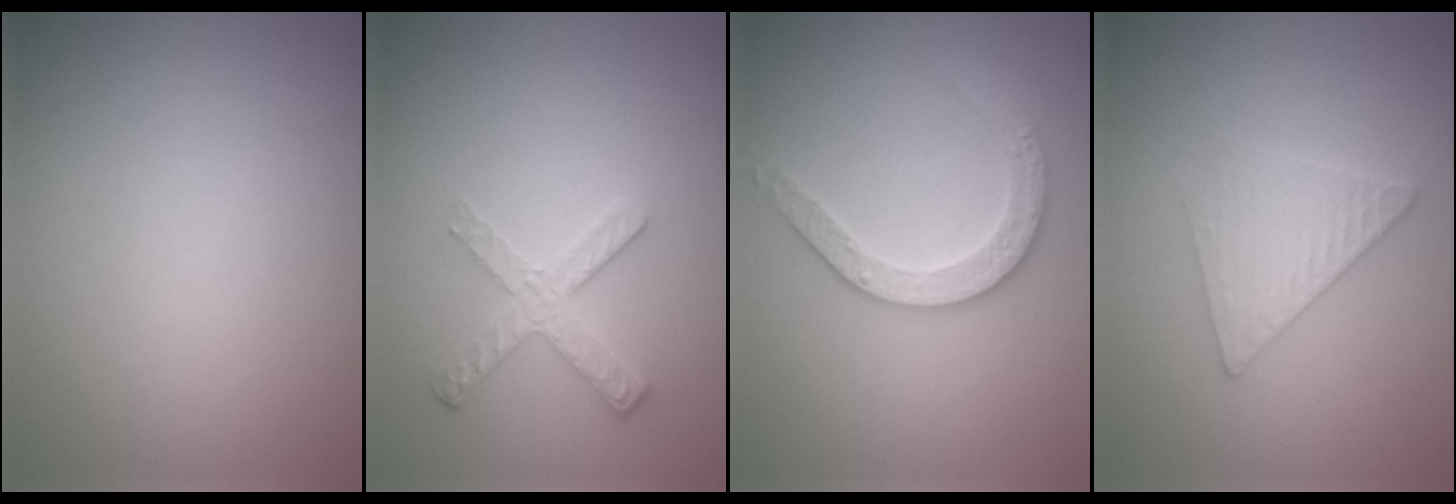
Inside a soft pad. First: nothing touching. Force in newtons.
{"total": 2.6, "press": 2.2, "slide": 1.4}
{"total": 2.9, "press": 2.9, "slide": 0.7}
{"total": 3.0, "press": 3.0, "slide": 0.3}